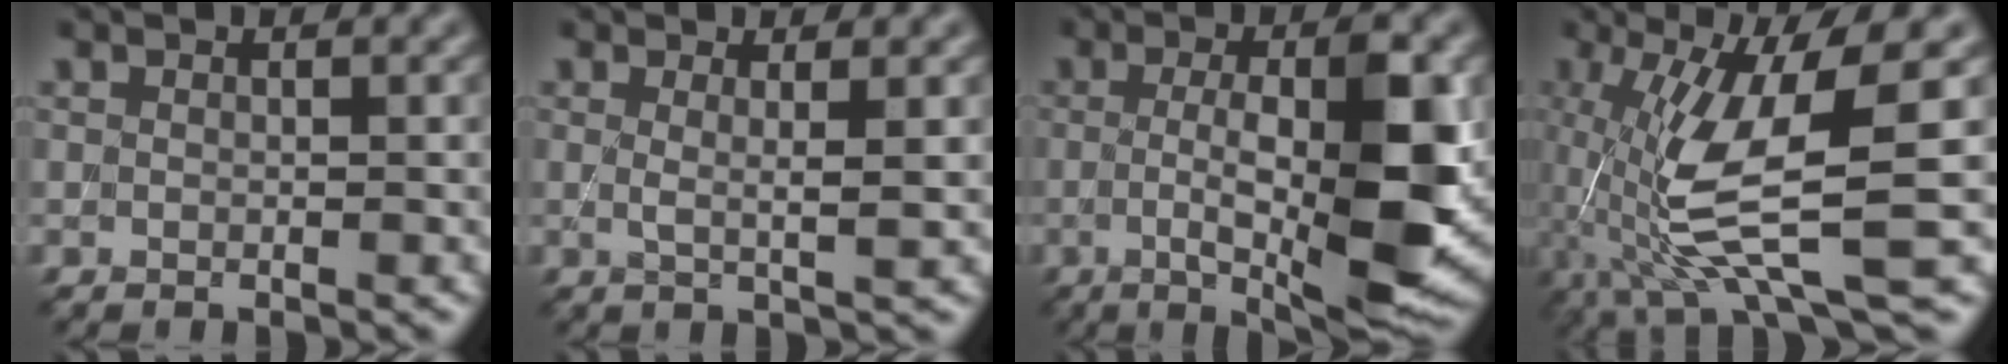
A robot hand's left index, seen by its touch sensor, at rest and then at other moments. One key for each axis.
{"total": 2.1, "fx": 0.5, "fy": 0.5, "fz": 2.0, "tx": -0.034, "ty": -0.003, "tz": 0.003}
{"total": 9.5, "fx": -0.9, "fy": 2.2, "fz": 9.2, "tx": -0.143, "ty": -0.004, "tz": -0.014}
{"total": 10.5, "fx": -0.7, "fy": 2.5, "fz": 10.2, "tx": -0.208, "ty": -0.013, "tz": -0.009}